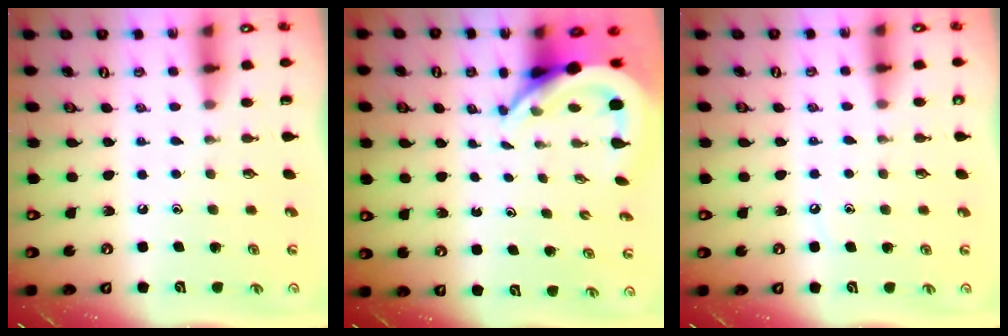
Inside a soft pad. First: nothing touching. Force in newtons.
{"total": 7.0, "press": 6.9, "slide": 1.1}
{"total": 3.4, "press": 3.4, "slide": 0.4}